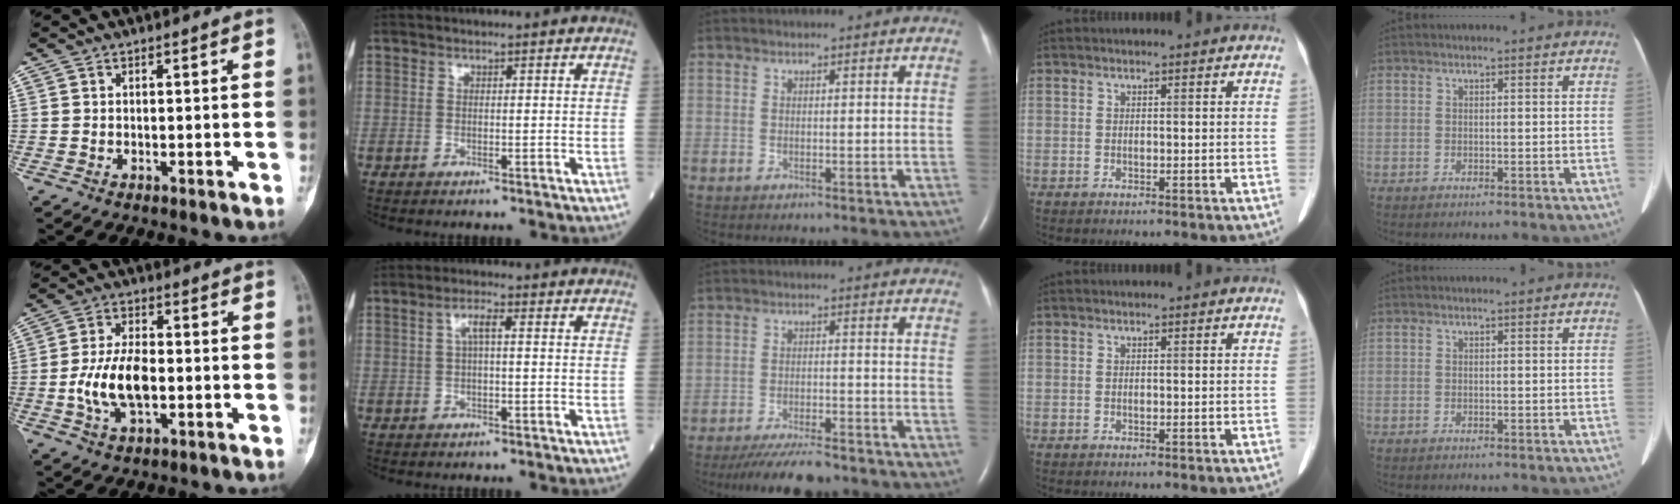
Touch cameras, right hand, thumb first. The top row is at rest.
{"thumb": {"total": 10.5, "force": [-1.6, 5.5, 8.8], "torque": [-0.167, 0.012, -0.031]}, "index": {"total": 2.9, "force": [0.5, 0.6, 2.8], "torque": [-0.057, 0.010, 0.010]}, "middle": {"total": 9.4, "force": [-8.4, 1.5, 4.1], "torque": [-0.064, -0.017, -0.131]}}